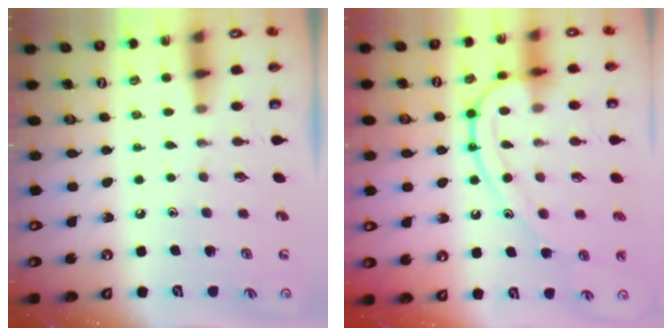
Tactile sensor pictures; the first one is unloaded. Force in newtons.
{"total": 14.8, "press": 14.8, "slide": 1.5}